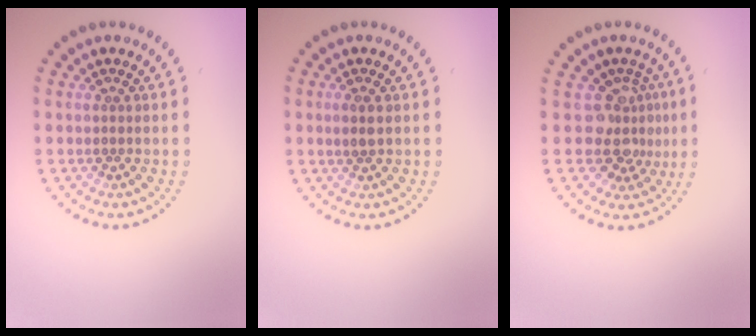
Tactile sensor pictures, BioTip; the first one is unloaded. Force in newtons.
{"total": 1.4, "press": 1.3, "slide": 0.4}
{"total": 3.7, "press": 2.7, "slide": 2.5}